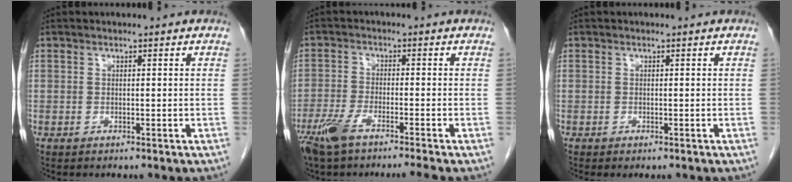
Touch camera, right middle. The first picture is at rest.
{"total": 7.2, "force": [-5.4, 0.2, 4.8], "torque": [-0.089, -0.014, -0.099]}
{"total": 0.6, "force": [-0.5, 0.0, 0.3], "torque": [-0.008, -0.003, -0.007]}